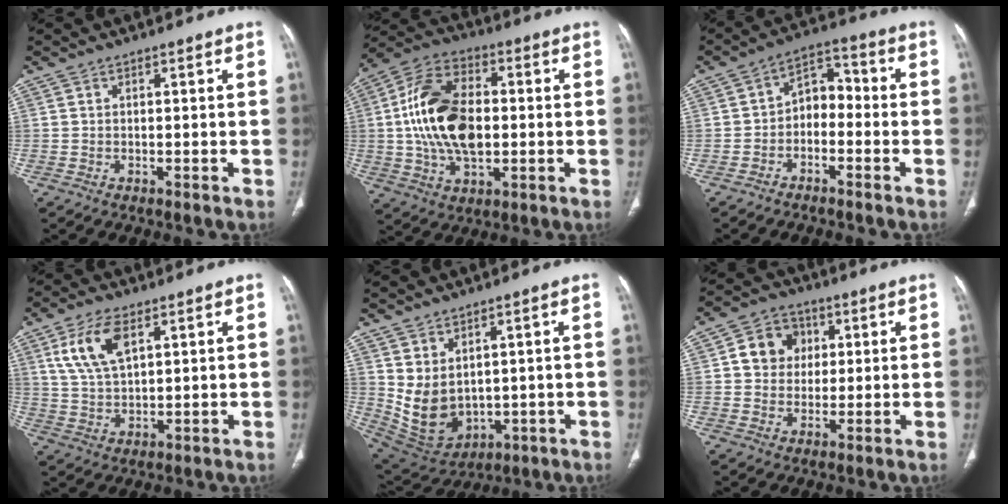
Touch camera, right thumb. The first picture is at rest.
{"total": 18.0, "force": [0.1, 10.7, 14.5], "torque": [-0.263, 0.018, 0.001]}
{"total": 6.8, "force": [-2.2, 4.8, 4.3], "torque": [-0.045, 0.043, -0.051]}
{"total": 9.2, "force": [4.1, 4.3, 7.0], "torque": [-0.139, -0.011, 0.085]}
{"total": 10.1, "force": [1.6, 7.1, 7.0], "torque": [-0.115, -0.018, 0.067]}
{"total": 8.3, "force": [1.7, 7.2, 3.7], "torque": [-0.027, 0.001, 0.023]}